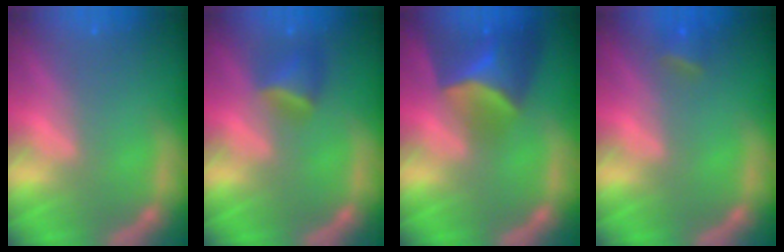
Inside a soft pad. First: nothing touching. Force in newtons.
{"total": 2.9}
{"total": 6.9}
{"total": 1.9}